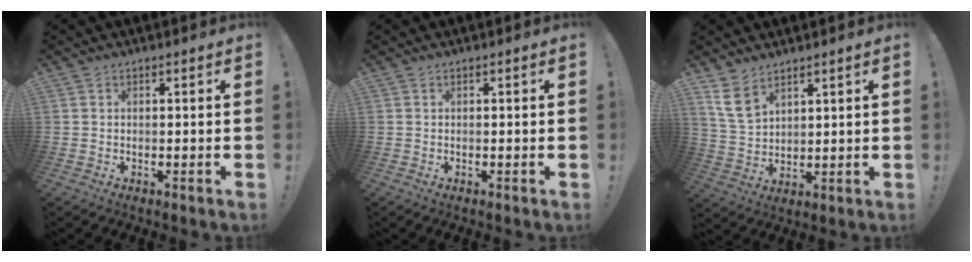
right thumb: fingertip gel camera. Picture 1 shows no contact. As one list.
[{"total": 0.0}, {"total": 8.1, "force": [5.7, 4.1, 4.0], "torque": [-0.072, -0.025, 0.113]}]